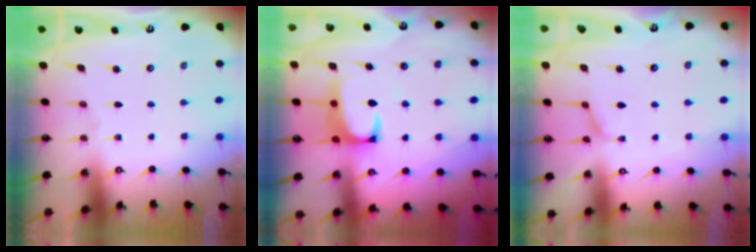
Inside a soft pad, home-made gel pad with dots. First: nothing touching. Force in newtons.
{"total": 2.3, "press": 2.1, "slide": 0.9}
{"total": 1.2, "press": 0.8, "slide": 0.8}